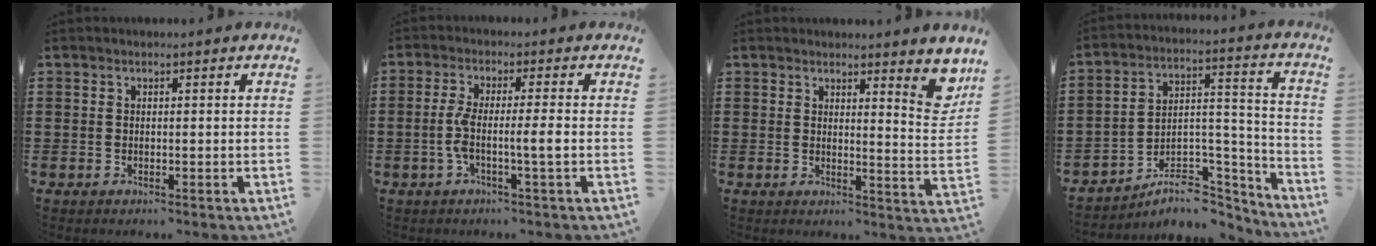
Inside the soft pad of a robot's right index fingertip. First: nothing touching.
{"total": 5.7, "force": [-1.1, 0.3, 5.6], "torque": [-0.123, -0.011, -0.030]}
{"total": 5.2, "force": [4.2, 0.7, 2.9], "torque": [-0.038, -0.025, 0.069]}
{"total": 7.7, "force": [-6.2, 3.6, 2.8], "torque": [-0.038, 0.017, -0.111]}